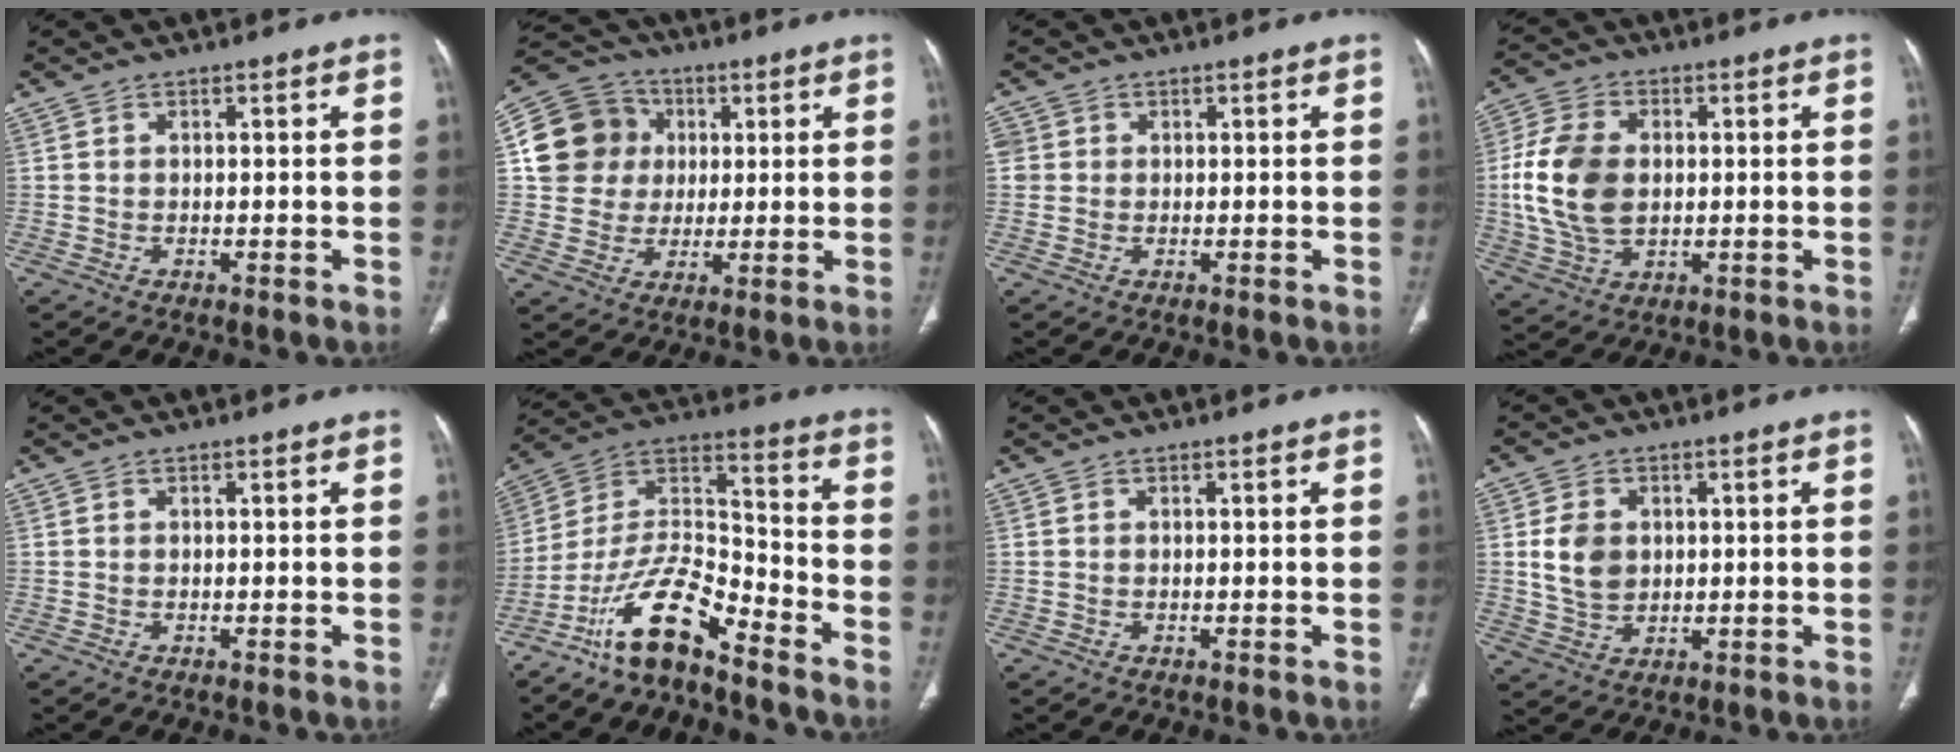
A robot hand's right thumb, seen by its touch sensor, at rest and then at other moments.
{"total": 13.4, "force": [2.6, 12.2, 4.8], "torque": [-0.072, 0.013, 0.042]}
{"total": 2.6, "force": [0.3, 2.5, 0.7], "torque": [-0.003, 0.008, 0.009]}
{"total": 13.6, "force": [0.5, 9.2, 10.1], "torque": [-0.200, 0.004, 0.014]}
{"total": 0.0}
{"total": 14.5, "force": [-10.5, 4.4, 8.9], "torque": [-0.159, 0.091, -0.201]}
{"total": 0.0}
{"total": 7.1, "force": [1.0, 5.4, 4.4], "torque": [-0.068, -0.006, 0.026]}